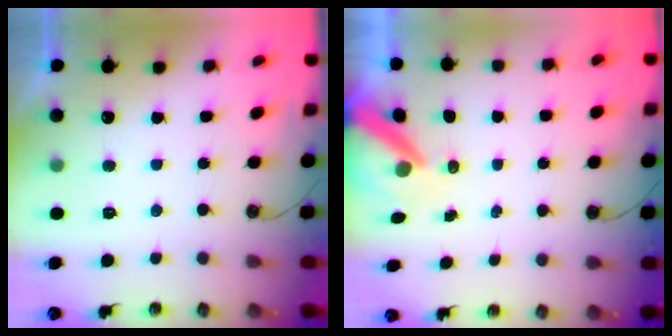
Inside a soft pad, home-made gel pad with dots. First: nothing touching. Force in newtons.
{"total": 8.5, "press": 8.4, "slide": 0.8}